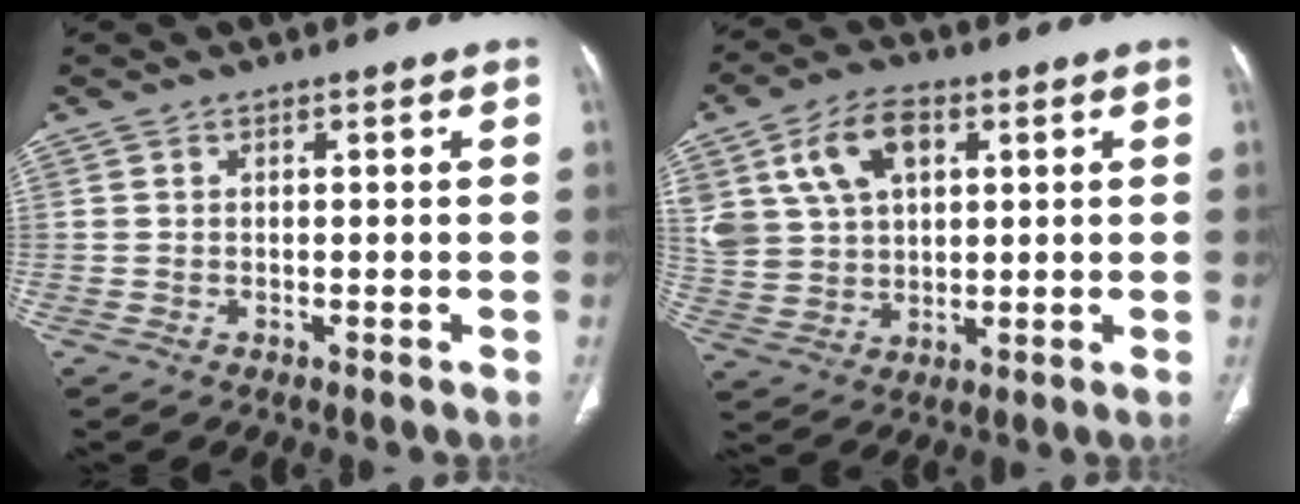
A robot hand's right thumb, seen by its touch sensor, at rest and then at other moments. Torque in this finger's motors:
{"motor_torque": [0.14, 0.18, 0.72, 1.17, 0.12]}